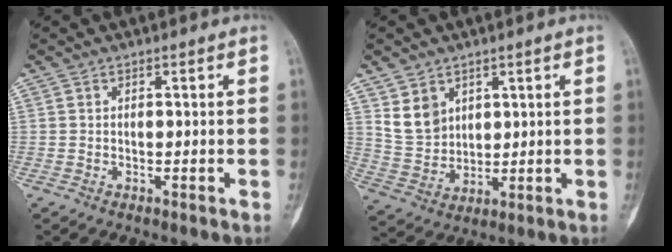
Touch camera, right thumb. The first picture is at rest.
{"total": 7.4, "force": [3.6, 5.6, 3.1], "torque": [-0.040, -0.022, 0.085]}